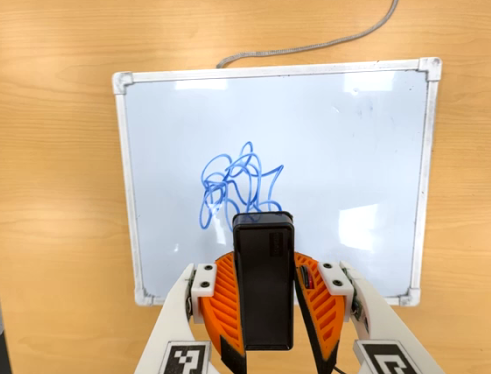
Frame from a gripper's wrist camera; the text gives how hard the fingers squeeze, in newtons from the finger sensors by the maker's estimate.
{"total": 8.5, "left": 7.7, "right": 9.2}